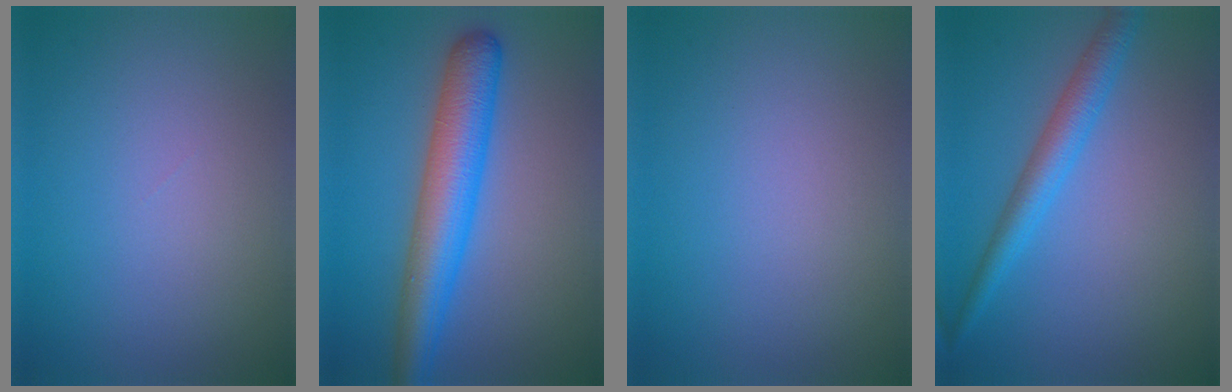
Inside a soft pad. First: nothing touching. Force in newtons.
{"total": 6.7, "press": 6.7, "slide": 0.2}
{"total": 0.0}
{"total": 3.2, "press": 3.2, "slide": 0.1}